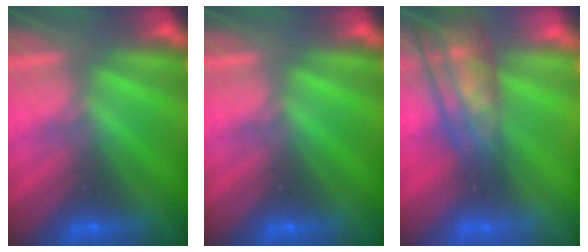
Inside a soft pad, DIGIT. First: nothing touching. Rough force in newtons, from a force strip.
{"total": 0.0}
{"total": 7.1}